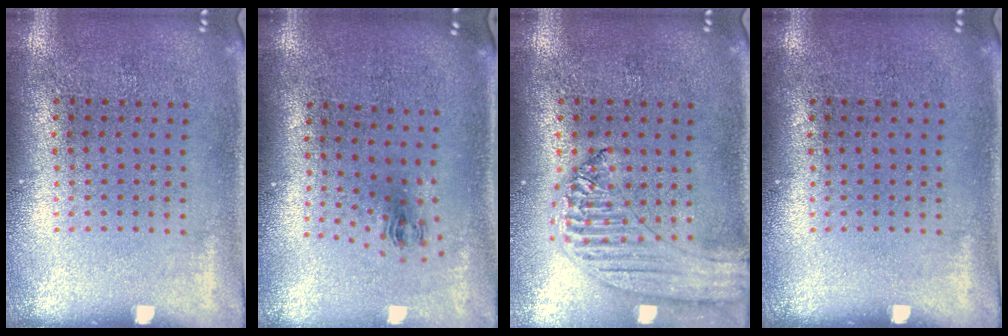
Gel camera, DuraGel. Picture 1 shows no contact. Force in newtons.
{"total": 1.0, "press": 0.4, "slide": 0.9}
{"total": 1.3, "press": 1.2, "slide": 0.2}
{"total": 0.0}